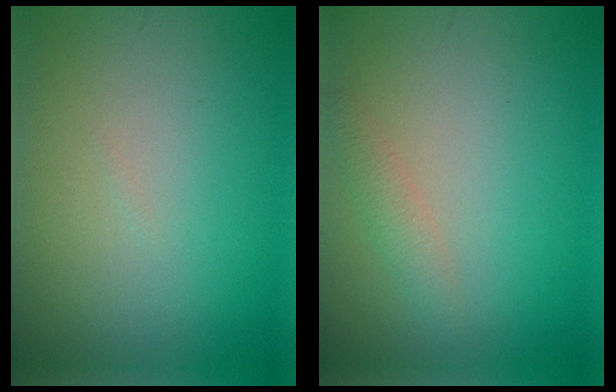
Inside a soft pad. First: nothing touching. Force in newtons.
{"total": 1.4, "press": 1.4, "slide": 0.0}